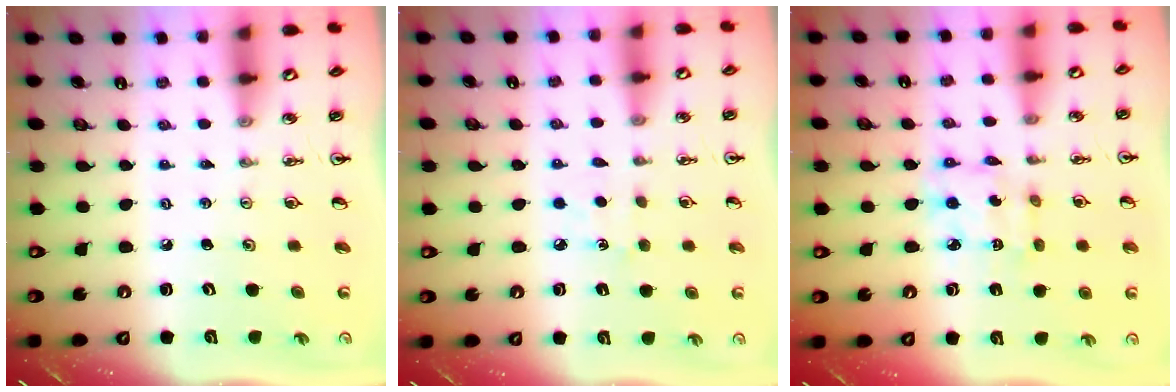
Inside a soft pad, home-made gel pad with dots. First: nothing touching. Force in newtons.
{"total": 5.6, "press": 5.6, "slide": 0.7}
{"total": 5.2, "press": 5.2, "slide": 0.3}